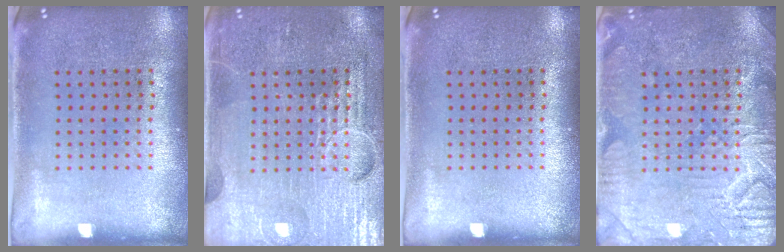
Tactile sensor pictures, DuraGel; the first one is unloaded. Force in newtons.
{"total": 4.0, "press": 4.0, "slide": 0.3}
{"total": 0.0}
{"total": 4.5, "press": 4.5, "slide": 0.6}